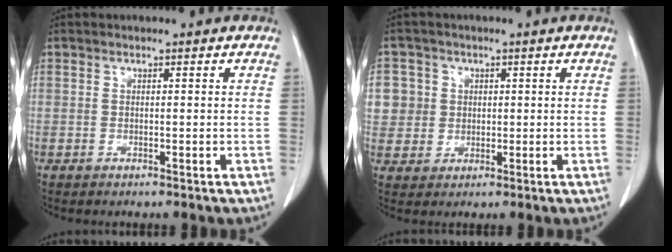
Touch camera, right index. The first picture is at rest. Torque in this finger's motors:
{"motor_torque": [0.32, 0.24, 0.14, 0.04]}